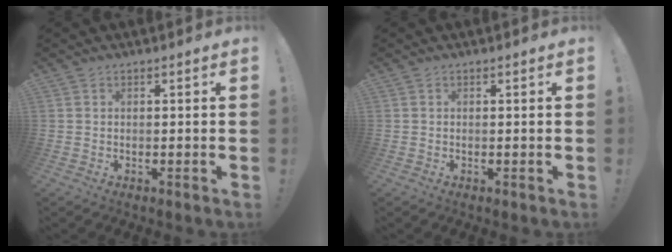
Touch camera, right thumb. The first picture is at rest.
{"total": 0.0}